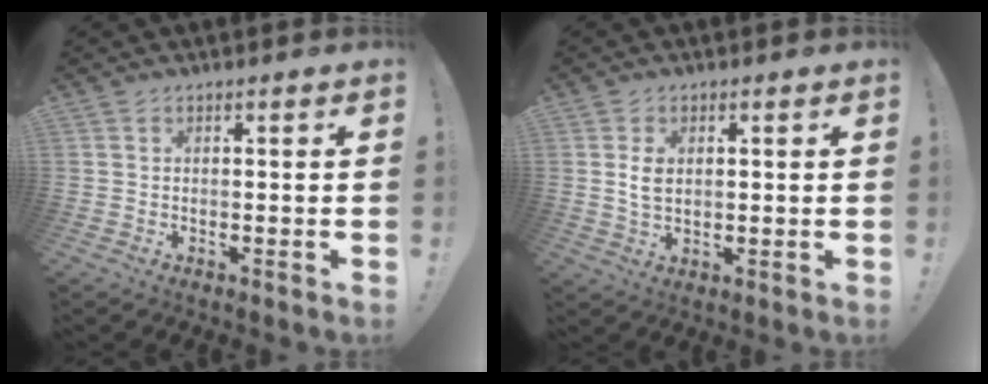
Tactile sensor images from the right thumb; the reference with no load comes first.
{"total": 4.3, "force": [1.0, 2.6, 3.2], "torque": [-0.053, -0.005, 0.014]}